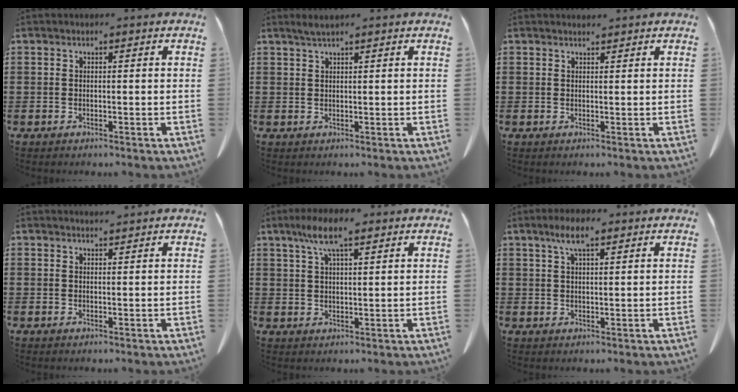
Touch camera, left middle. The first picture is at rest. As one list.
[{"total": 1.5, "force": [1.2, 0.0, 0.9], "torque": [-0.018, 0.001, 0.022]}, {"total": 0.9, "force": [0.9, 0.1, 0.1], "torque": [-0.004, -0.001, 0.018]}, {"total": 1.1, "force": [1.1, 0.0, 0.2], "torque": [-0.006, -0.001, 0.021]}, {"total": 6.9, "force": [4.3, 1.5, 5.2], "torque": [-0.109, 0.007, 0.074]}, {"total": 4.5, "force": [2.7, 1.1, 3.4], "torque": [-0.074, 0.007, 0.045]}]